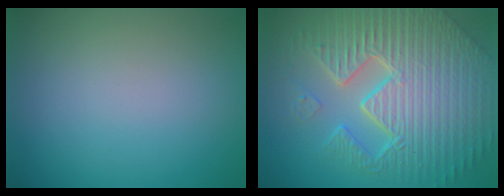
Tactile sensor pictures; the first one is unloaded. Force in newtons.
{"total": 11.2, "press": 7.1, "slide": 8.6}